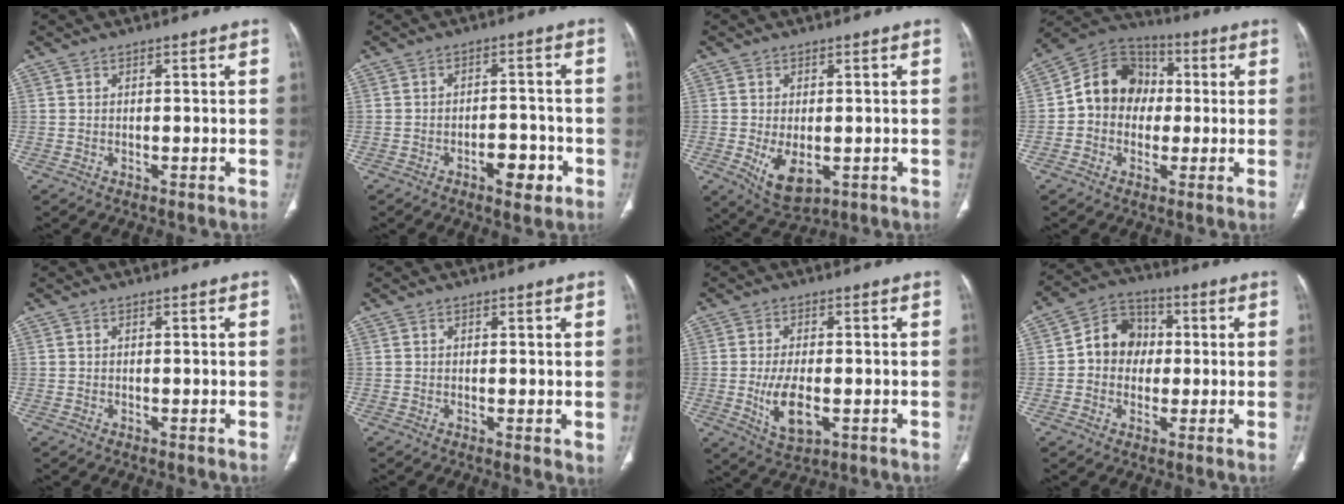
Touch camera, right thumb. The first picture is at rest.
{"total": 5.8, "force": [-2.8, 2.8, 4.2], "torque": [-0.044, 0.019, -0.038]}
{"total": 7.2, "force": [-1.6, 4.0, 5.8], "torque": [-0.098, -0.012, -0.013]}
{"total": 12.7, "force": [0.4, 10.8, 6.7], "torque": [-0.076, 0.033, -0.008]}
{"total": 0.0}
{"total": 1.8, "force": [0.2, 0.6, 1.7], "torque": [-0.027, -0.008, 0.000]}
{"total": 8.0, "force": [-1.6, 3.9, 6.8], "torque": [-0.127, -0.006, -0.019]}
{"total": 9.3, "force": [0.3, 8.1, 4.7], "torque": [-0.043, 0.022, -0.009]}